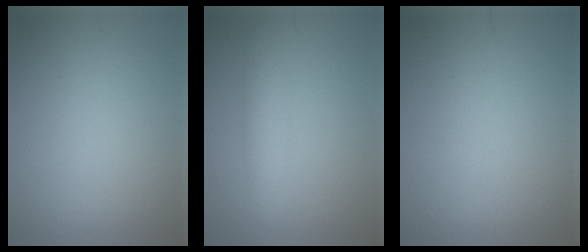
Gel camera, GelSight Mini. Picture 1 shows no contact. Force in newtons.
{"total": 2.5, "press": 2.5, "slide": 0.1}
{"total": 0.0}